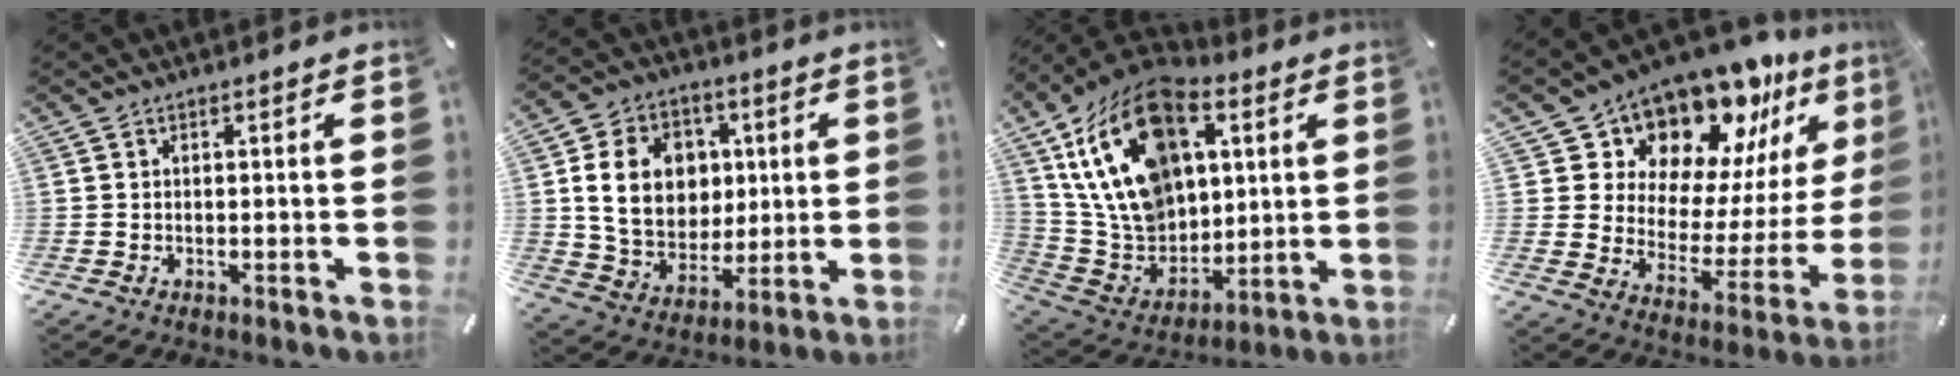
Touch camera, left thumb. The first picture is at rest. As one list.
[{"total": 15.8, "force": [2.8, 13.4, 7.8], "torque": [-0.143, 0.010, 0.059]}, {"total": 23.0, "force": [8.7, 16.6, 13.5], "torque": [-0.276, -0.037, 0.158]}, {"total": 15.6, "force": [14.0, 6.5, 1.8], "torque": [-0.033, -0.148, 0.243]}]